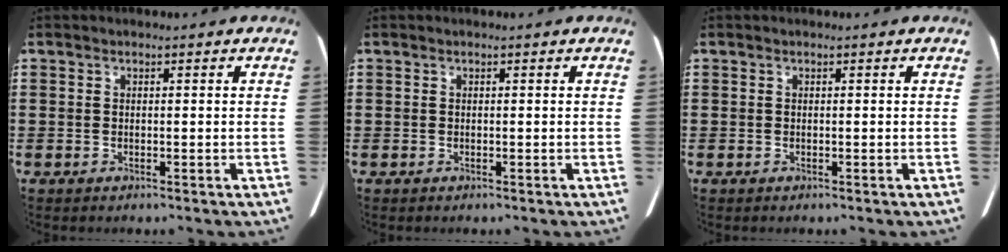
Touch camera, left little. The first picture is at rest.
{"total": 0.0}
{"total": 0.0}